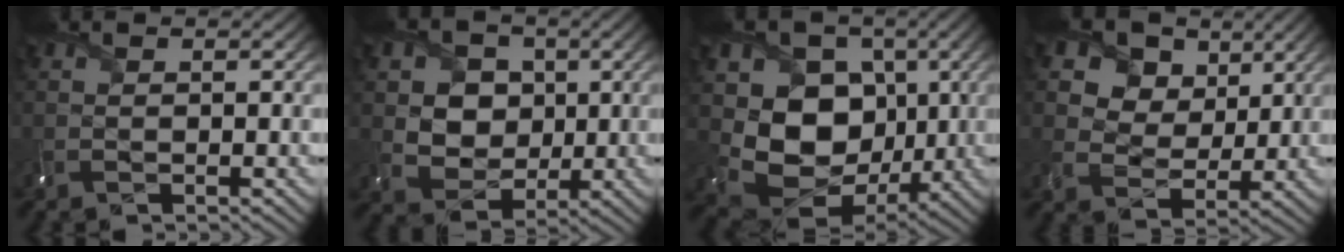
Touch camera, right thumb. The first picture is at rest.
{"total": 7.6, "force": [1.6, 6.6, 3.5], "torque": [-0.103, -0.003, 0.030]}
{"total": 12.5, "force": [0.7, 10.4, 7.0], "torque": [-0.142, -0.025, 0.011]}
{"total": 12.5, "force": [7.0, 8.7, 5.6], "torque": [-0.155, 0.004, 0.128]}